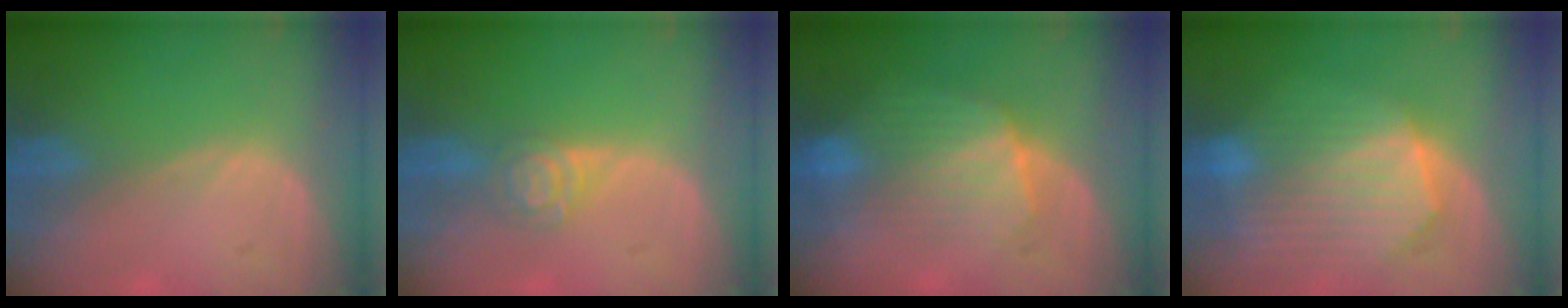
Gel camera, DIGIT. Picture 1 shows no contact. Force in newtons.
{"total": 4.3, "press": 3.9, "slide": 1.7}
{"total": 7.2, "press": 7.1, "slide": 0.4}
{"total": 10.3, "press": 9.0, "slide": 5.2}